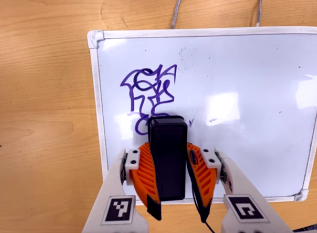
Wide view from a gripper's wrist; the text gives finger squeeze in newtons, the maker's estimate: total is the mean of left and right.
{"total": 8.0, "left": 6.7, "right": 9.3}